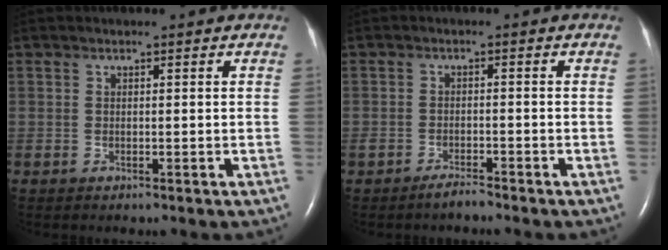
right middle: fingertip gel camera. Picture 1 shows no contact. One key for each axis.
{"total": 1.9, "fx": -1.8, "fy": 0.1, "fz": 0.6, "tx": -0.014, "ty": -0.003, "tz": -0.031}